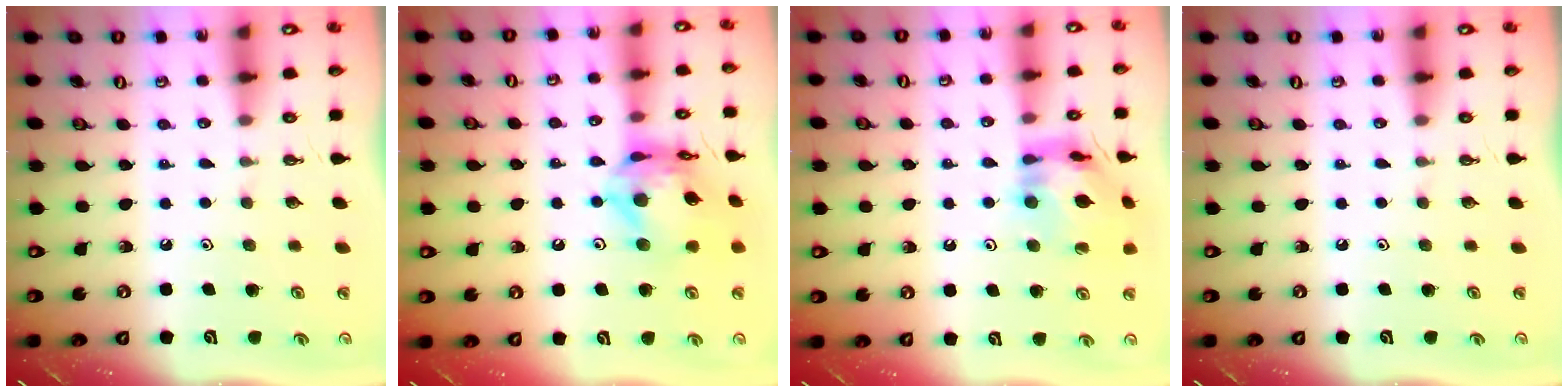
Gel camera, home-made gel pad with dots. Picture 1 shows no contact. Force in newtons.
{"total": 14.6, "press": 14.6, "slide": 1.3}
{"total": 13.0, "press": 12.9, "slide": 1.4}
{"total": 0.0}